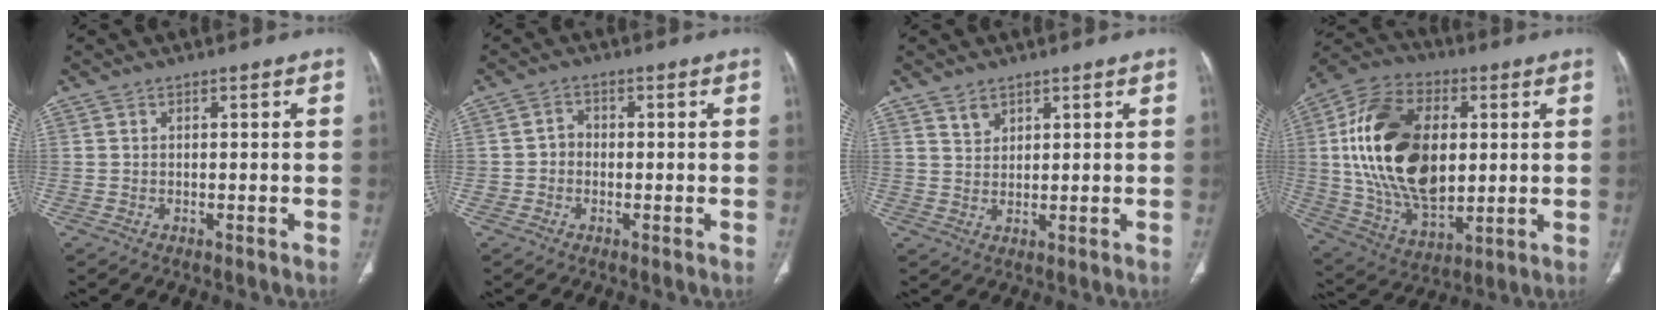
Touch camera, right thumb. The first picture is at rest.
{"total": 2.4, "force": [-0.7, 2.2, 0.7], "torque": [0.006, 0.011, -0.020]}
{"total": 2.7, "force": [2.1, 1.6, 0.8], "torque": [-0.004, -0.015, 0.041]}
{"total": 24.7, "force": [3.2, 15.1, 19.3], "torque": [-0.342, -0.006, 0.064]}